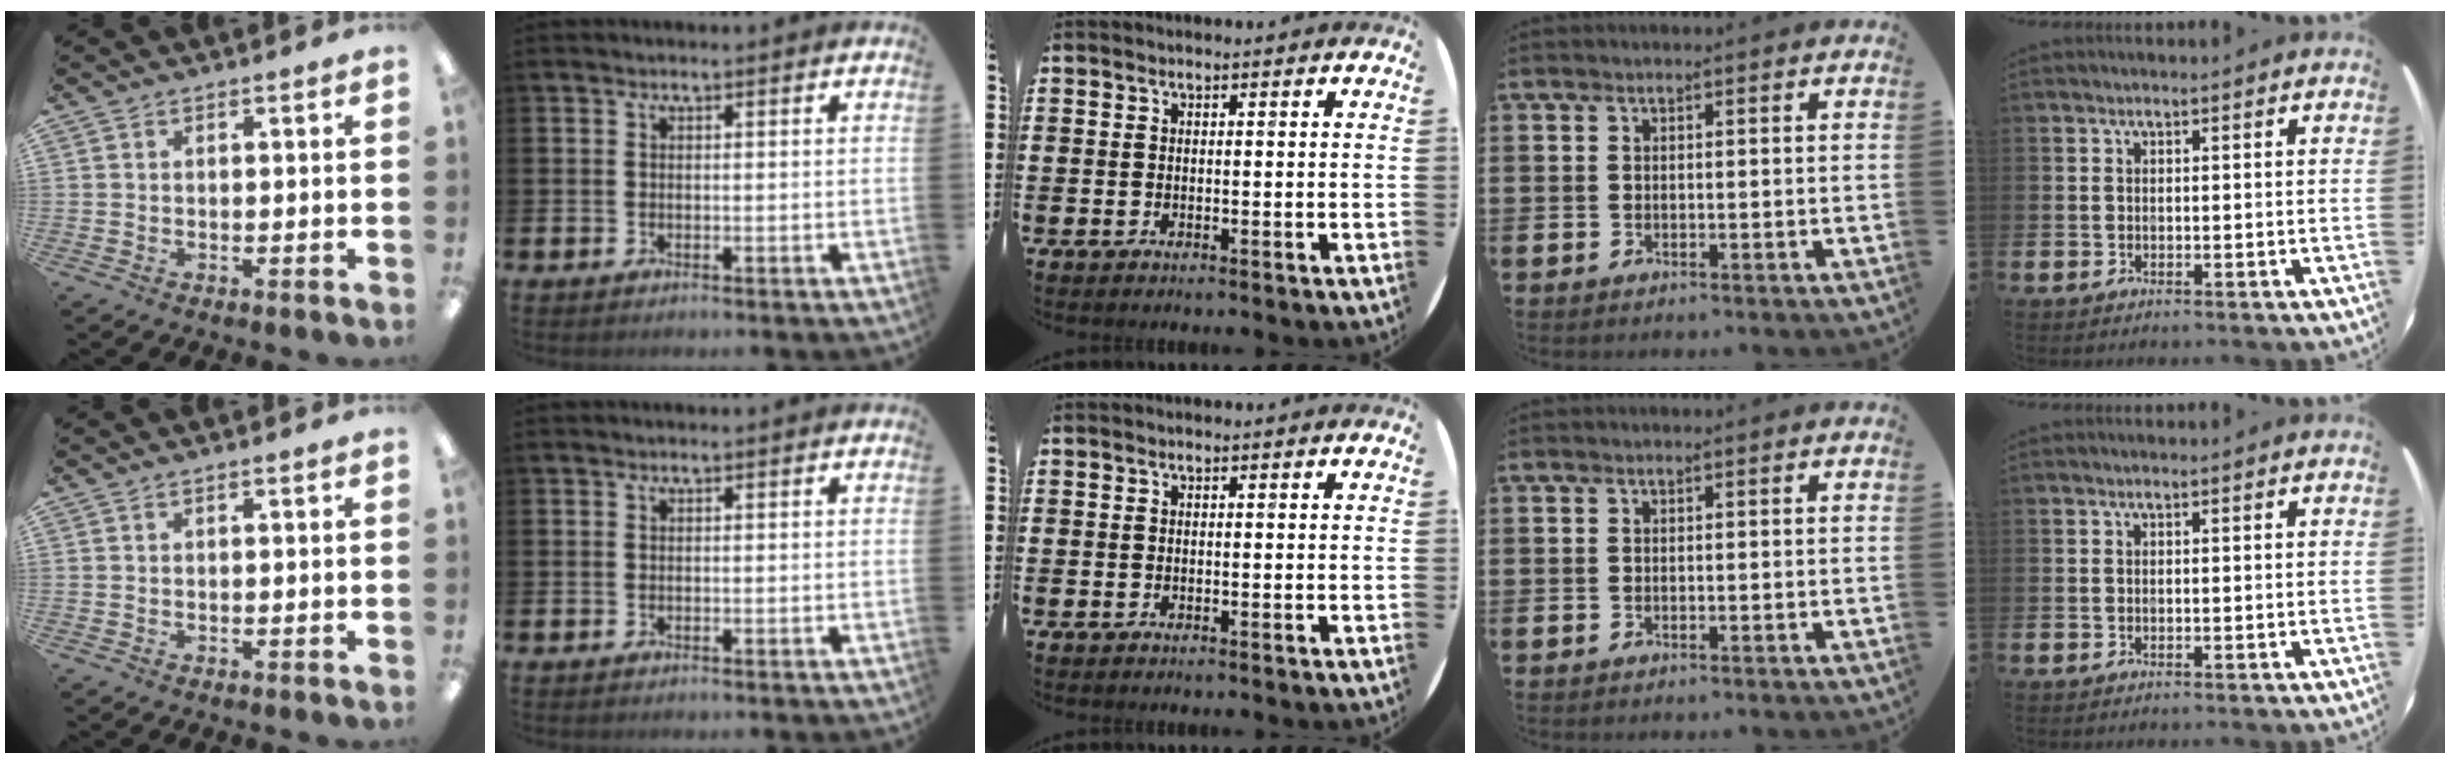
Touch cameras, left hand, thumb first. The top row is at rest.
{}